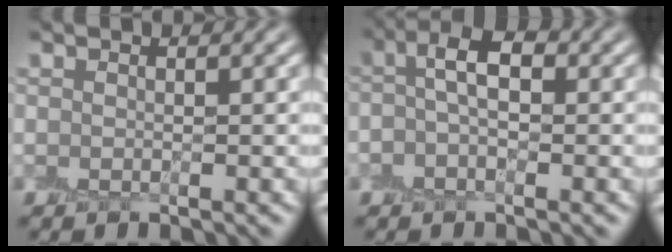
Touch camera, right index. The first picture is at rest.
{"total": 3.4, "force": [0.1, 1.6, 2.9], "torque": [-0.055, 0.009, -0.008]}